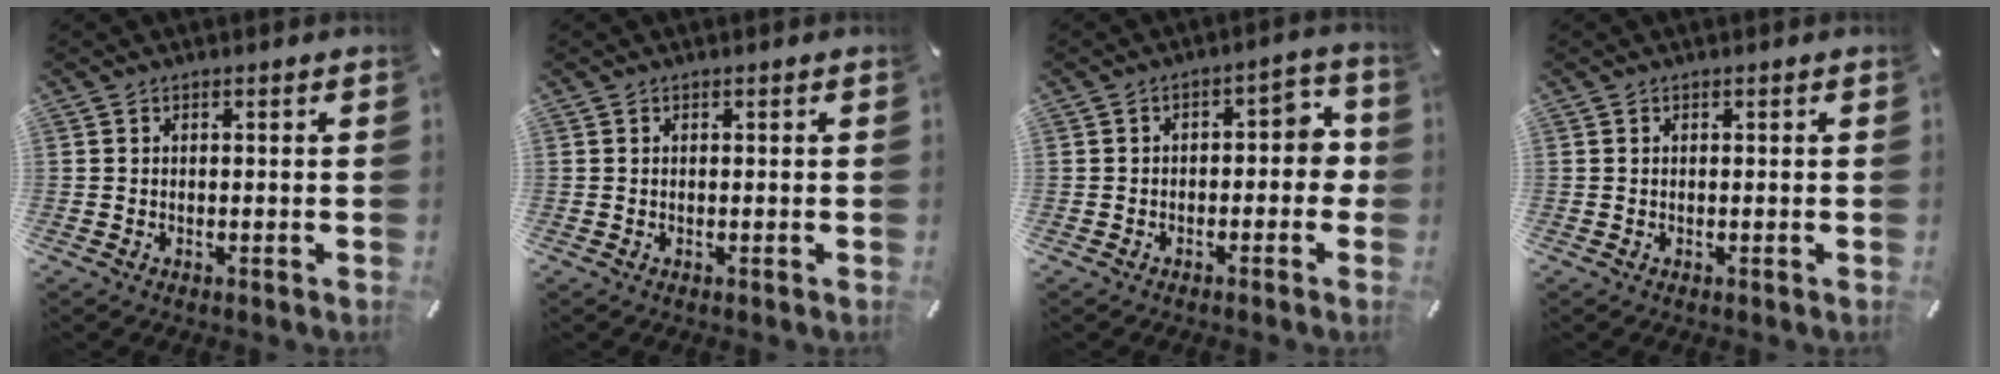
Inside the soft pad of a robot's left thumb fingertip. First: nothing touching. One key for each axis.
{"total": 0.0}
{"total": 5.5, "fx": -1.6, "fy": 3.3, "fz": 4.1, "tx": -0.056, "ty": 0.016, "tz": -0.035}
{"total": 0.0}